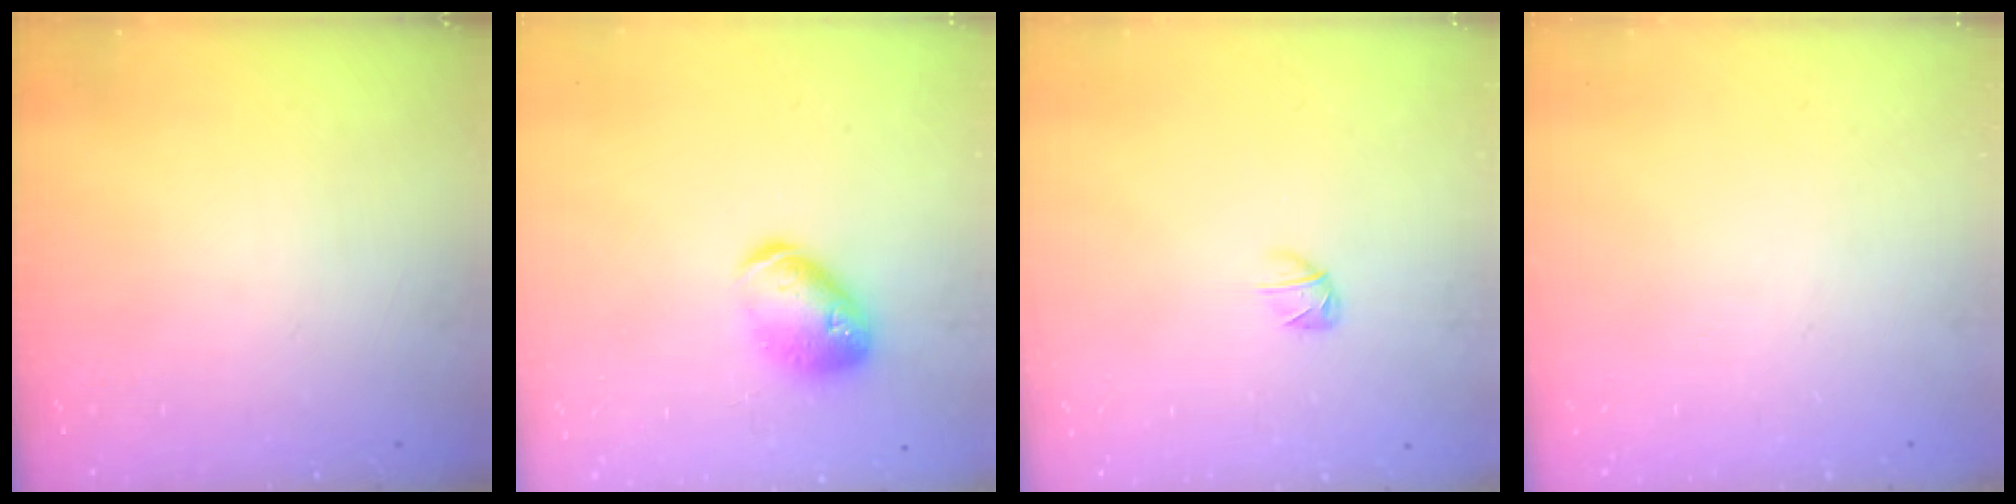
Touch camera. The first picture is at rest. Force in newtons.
{"total": 12.5, "press": 12.3, "slide": 2.2}
{"total": 2.8, "press": 2.7, "slide": 0.5}
{"total": 0.0}